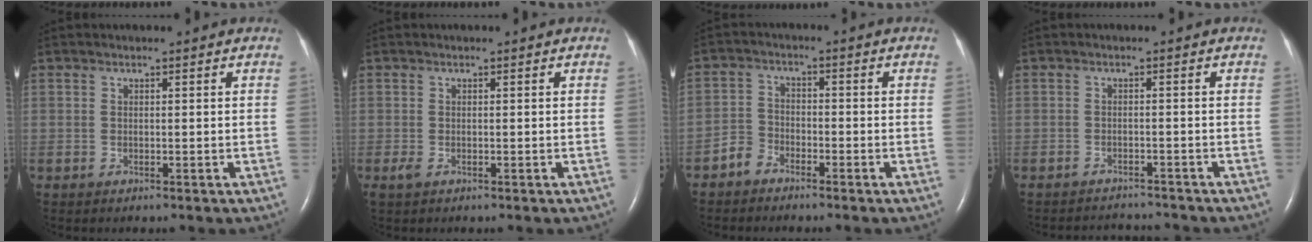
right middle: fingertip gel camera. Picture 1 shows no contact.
{"total": 1.0, "force": [-0.5, 0.5, 0.7], "torque": [-0.022, -0.003, -0.006]}
{"total": 3.1, "force": [-2.4, 1.8, 0.5], "torque": [-0.013, 0.006, -0.051]}
{"total": 5.7, "force": [-5.6, 0.6, 0.1], "torque": [-0.004, 0.000, -0.077]}